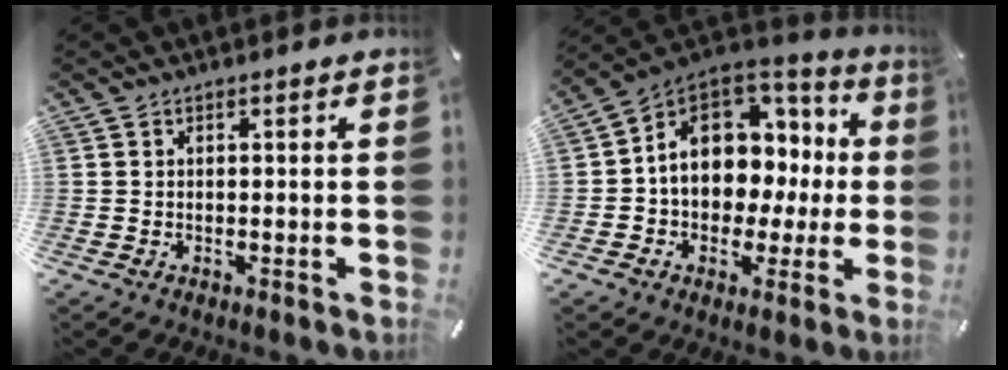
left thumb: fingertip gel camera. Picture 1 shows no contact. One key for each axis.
{"total": 11.2, "fx": 2.2, "fy": 9.2, "fz": 5.9, "tx": -0.100, "ty": -0.023, "tz": 0.044}